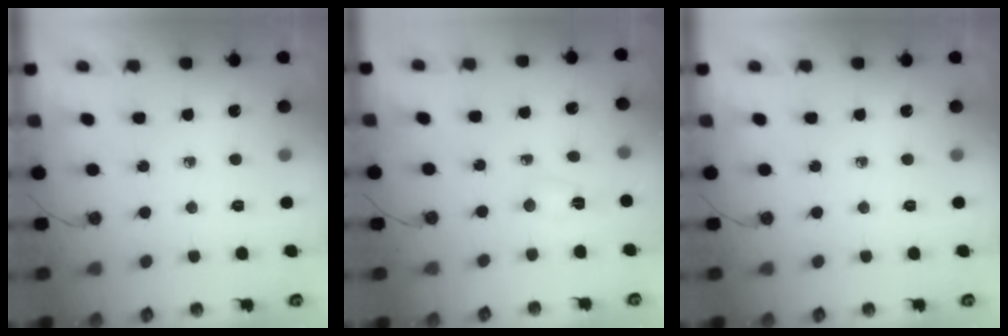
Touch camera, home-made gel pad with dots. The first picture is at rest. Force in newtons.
{"total": 2.3, "press": 2.2, "slide": 0.6}
{"total": 0.0}